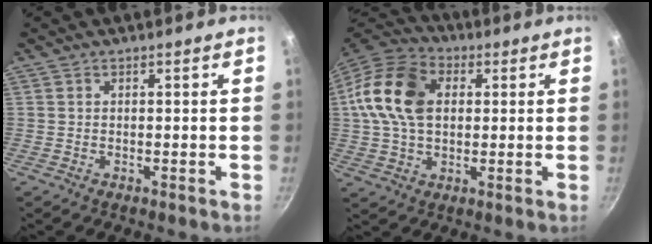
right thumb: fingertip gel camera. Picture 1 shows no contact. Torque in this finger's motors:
{"motor_torque": [0.67, 3.23, 0.93, -0.66, 0.46]}